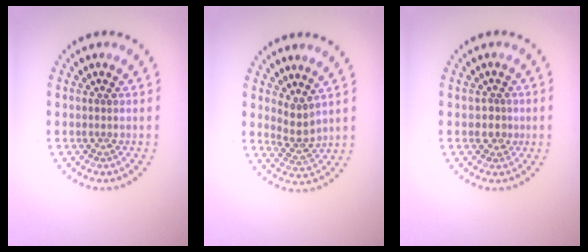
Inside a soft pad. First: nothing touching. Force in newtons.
{"total": 2.1, "press": 1.6, "slide": 1.4}
{"total": 1.5, "press": 1.2, "slide": 0.9}